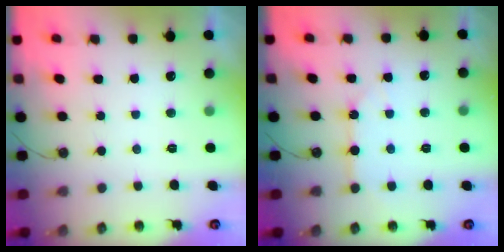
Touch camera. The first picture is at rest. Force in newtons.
{"total": 6.7, "press": 6.7, "slide": 0.7}